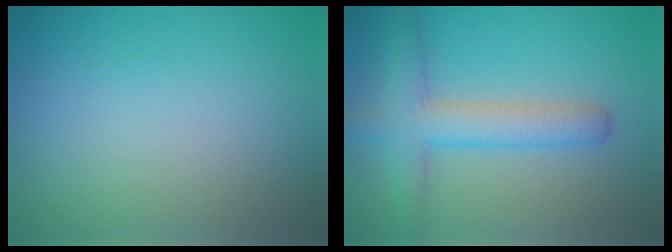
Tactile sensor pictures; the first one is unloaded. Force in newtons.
{"total": 4.5, "press": 4.5, "slide": 0.2}